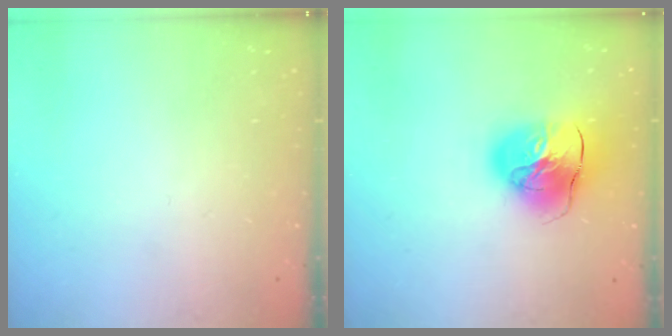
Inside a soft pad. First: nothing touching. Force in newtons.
{"total": 14.1, "press": 14.0, "slide": 2.0}